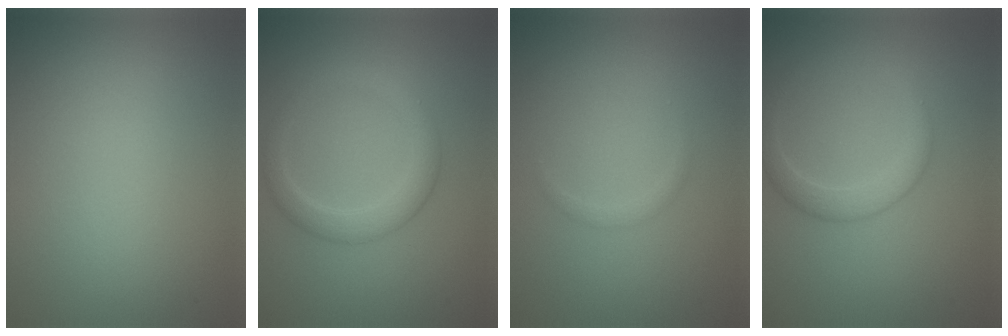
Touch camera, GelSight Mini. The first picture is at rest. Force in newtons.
{"total": 2.9, "press": 2.9, "slide": 0.4}
{"total": 0.6, "press": 0.6, "slide": 0.1}
{"total": 2.3, "press": 2.3, "slide": 0.1}